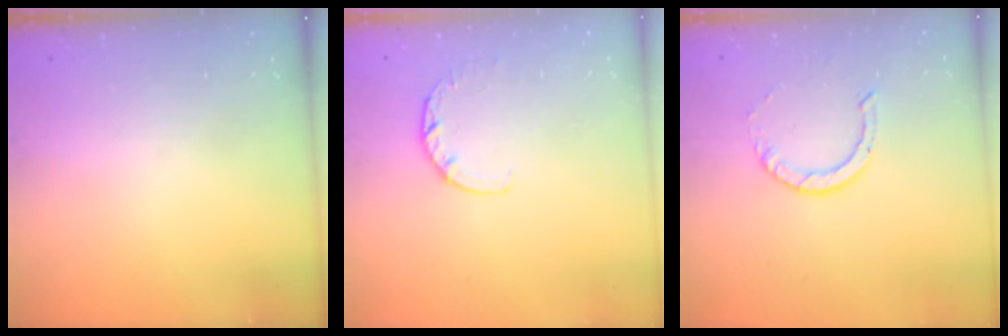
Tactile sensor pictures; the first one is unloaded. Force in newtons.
{"total": 3.0, "press": 2.9, "slide": 0.4}
{"total": 3.5, "press": 3.5, "slide": 0.4}